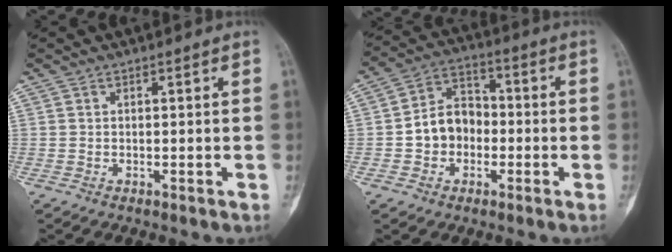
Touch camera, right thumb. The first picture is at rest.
{"total": 9.1, "force": [-1.6, 7.3, 5.1], "torque": [-0.061, 0.036, -0.038]}